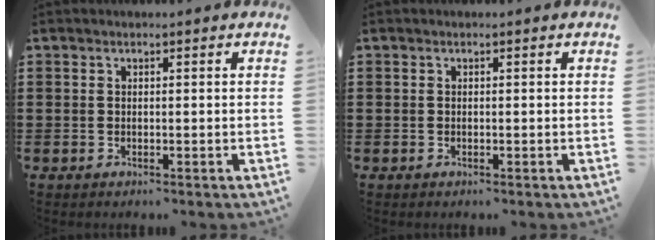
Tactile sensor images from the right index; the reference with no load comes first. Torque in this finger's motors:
{"motor_torque": [-0.16, 0.09, -0.01, -0.01]}